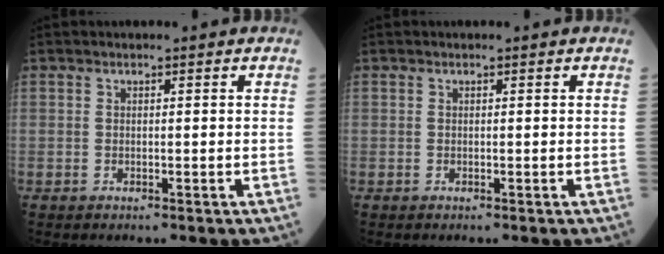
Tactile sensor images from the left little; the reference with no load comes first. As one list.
[{"total": 0.0}]